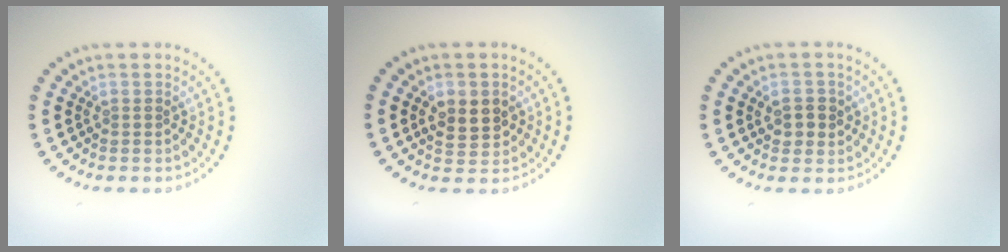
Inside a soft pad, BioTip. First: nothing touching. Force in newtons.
{"total": 2.9, "press": 2.9, "slide": 0.4}
{"total": 2.3, "press": 2.2, "slide": 0.4}